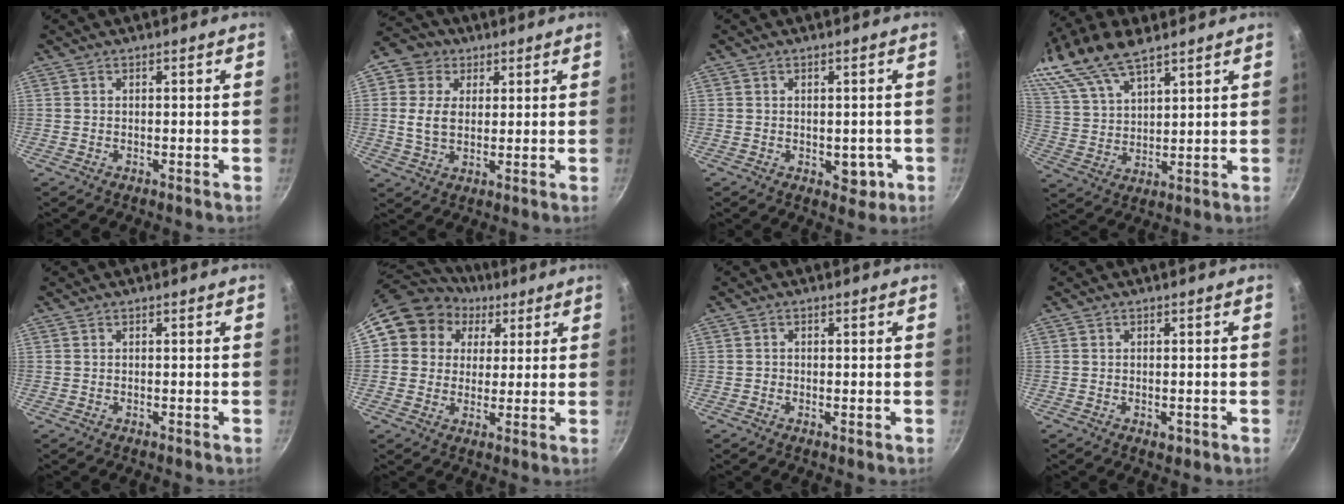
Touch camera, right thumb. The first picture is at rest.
{"total": 8.7, "force": [2.2, 6.9, 4.9], "torque": [-0.064, 0.003, 0.030]}
{"total": 4.0, "force": [-0.9, 2.8, 2.8], "torque": [-0.010, 0.004, -0.008]}
{"total": 16.0, "force": [11.1, 6.5, 9.4], "torque": [-0.185, -0.009, 0.223]}
{"total": 0.0}
{"total": 12.4, "force": [5.1, 10.6, 4.0], "torque": [-0.041, 0.005, 0.072]}
{"total": 0.7, "force": [-0.2, 0.5, 0.4], "torque": [-0.007, 0.001, -0.005]}
{"total": 1.8, "force": [-0.6, 1.1, 1.3], "torque": [-0.016, 0.000, -0.009]}